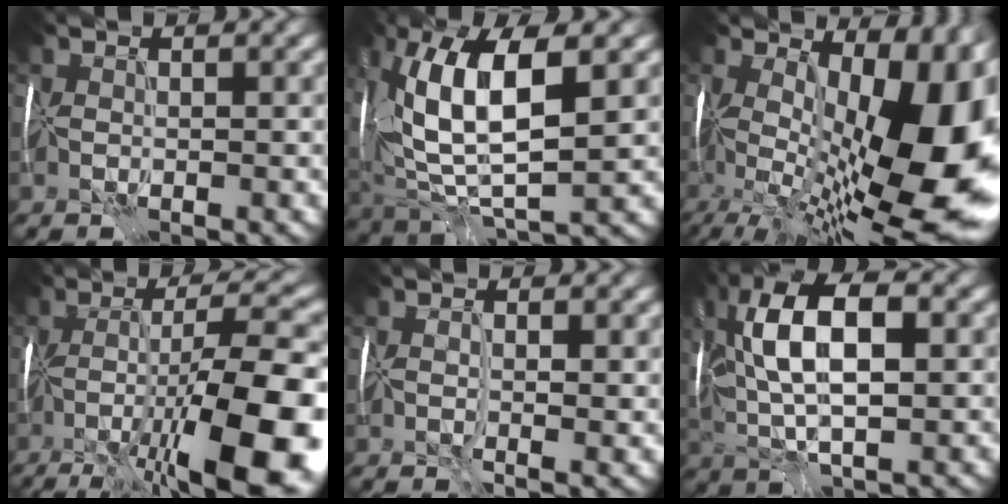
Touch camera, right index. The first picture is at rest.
{"total": 12.4, "force": [2.8, 5.0, 11.0], "torque": [-0.220, 0.010, 0.052]}
{"total": 17.9, "force": [-1.0, 8.6, 15.7], "torque": [-0.231, -0.023, 0.004]}
{"total": 14.1, "force": [-4.8, 2.7, 13.0], "torque": [-0.215, -0.004, -0.075]}
{"total": 2.8, "force": [0.3, 1.0, 2.6], "torque": [-0.036, -0.007, 0.008]}
{"total": 11.1, "force": [1.8, 4.6, 10.0], "torque": [-0.192, 0.015, 0.026]}